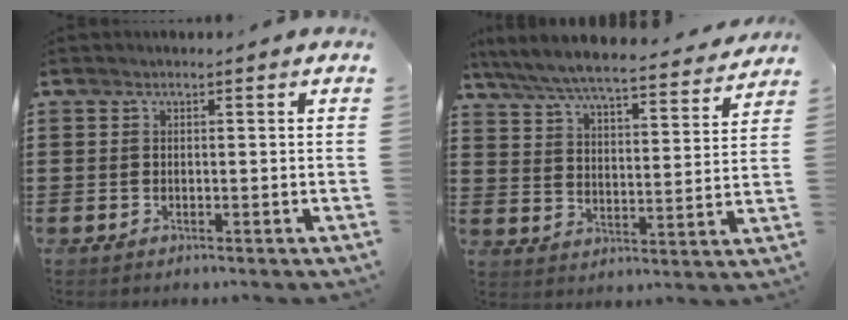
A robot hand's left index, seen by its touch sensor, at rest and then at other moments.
{"total": 6.3, "force": [6.0, -0.1, 2.1], "torque": [-0.068, -0.044, 0.100]}